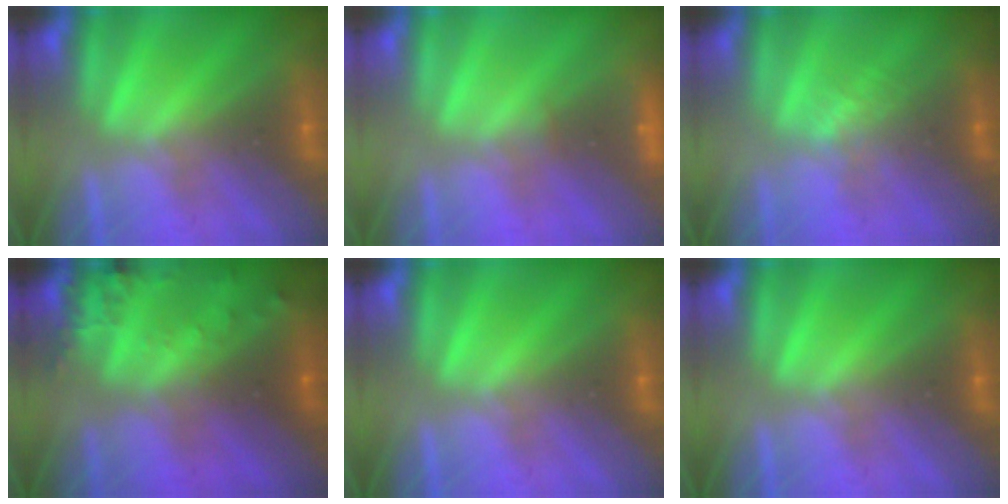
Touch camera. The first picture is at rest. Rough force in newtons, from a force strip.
{"total": 1.9}
{"total": 2.1}
{"total": 7.4}
{"total": 0.0}
{"total": 0.0}